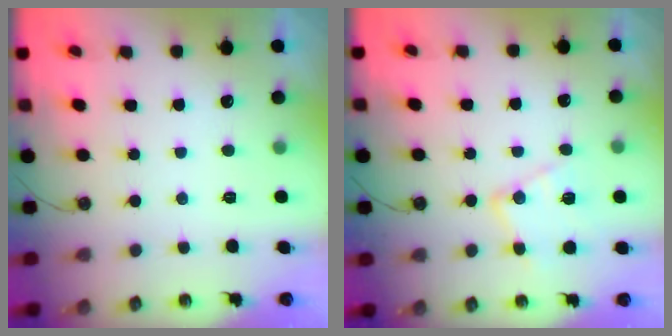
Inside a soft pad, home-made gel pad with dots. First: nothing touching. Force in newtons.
{"total": 12.7, "press": 12.6, "slide": 0.9}